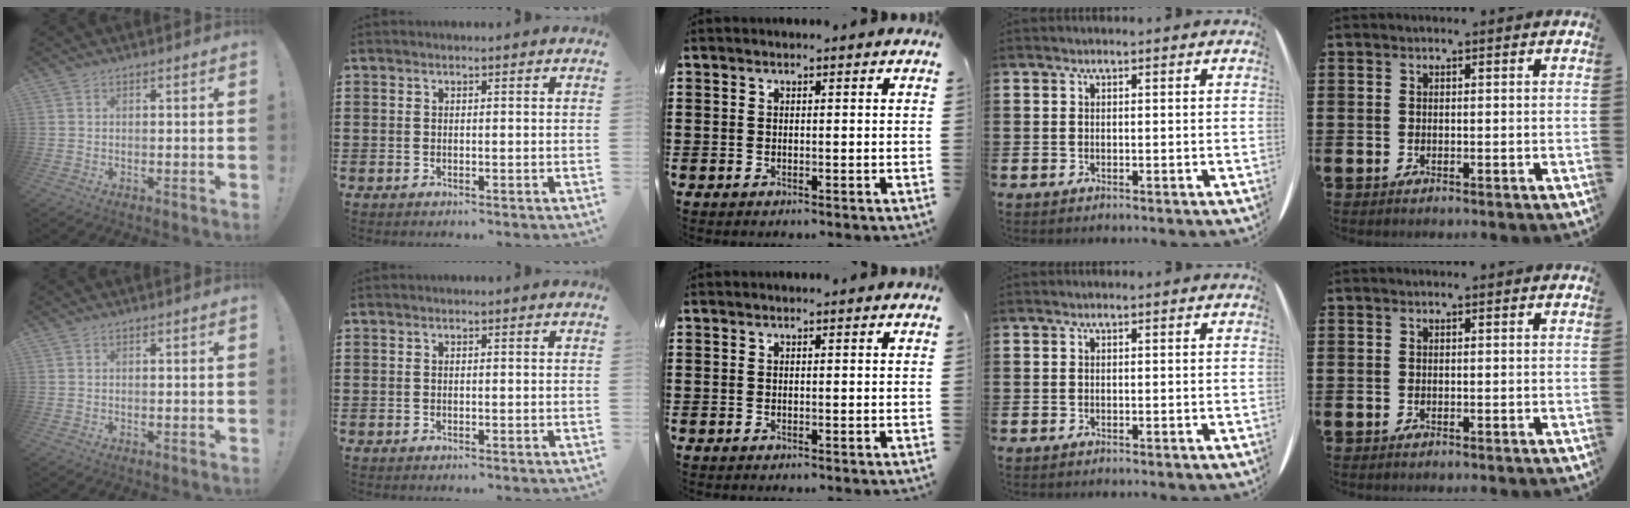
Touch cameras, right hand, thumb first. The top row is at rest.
{}